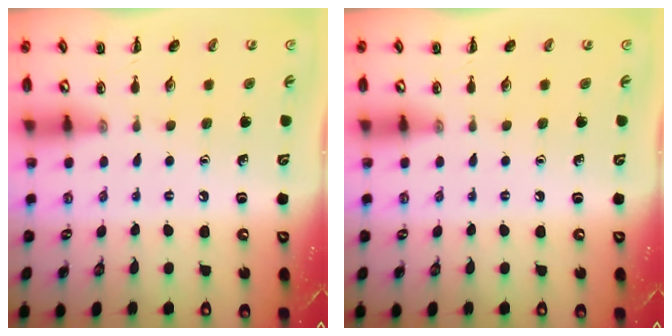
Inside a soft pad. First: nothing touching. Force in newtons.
{"total": 0.0}